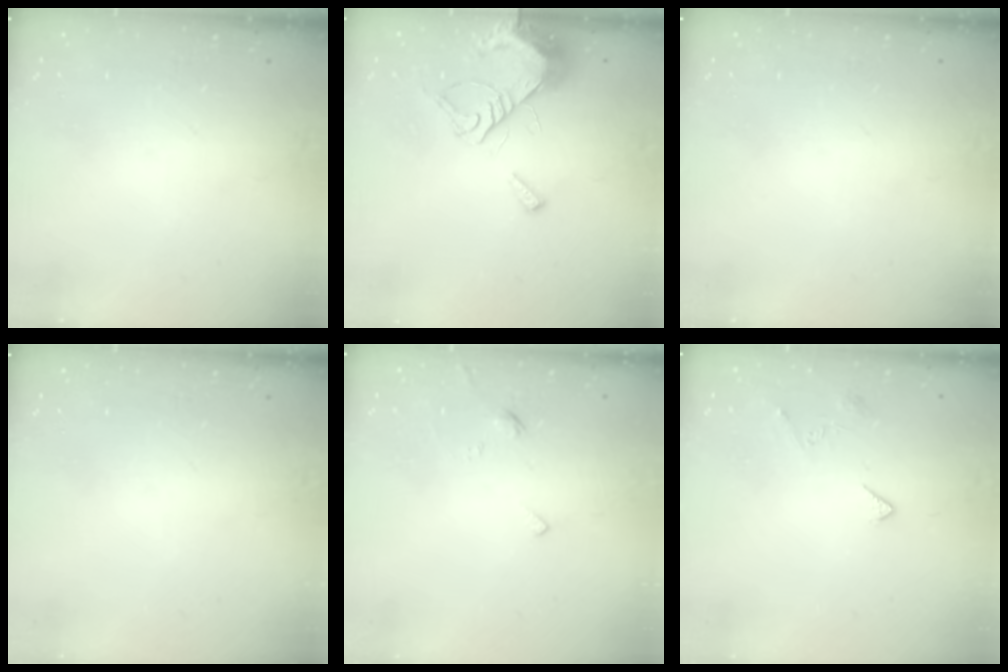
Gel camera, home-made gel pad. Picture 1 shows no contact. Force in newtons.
{"total": 8.0, "press": 8.0, "slide": 0.9}
{"total": 0.0}
{"total": 0.0}
{"total": 2.4, "press": 2.4, "slide": 0.5}
{"total": 3.0, "press": 3.0, "slide": 0.7}